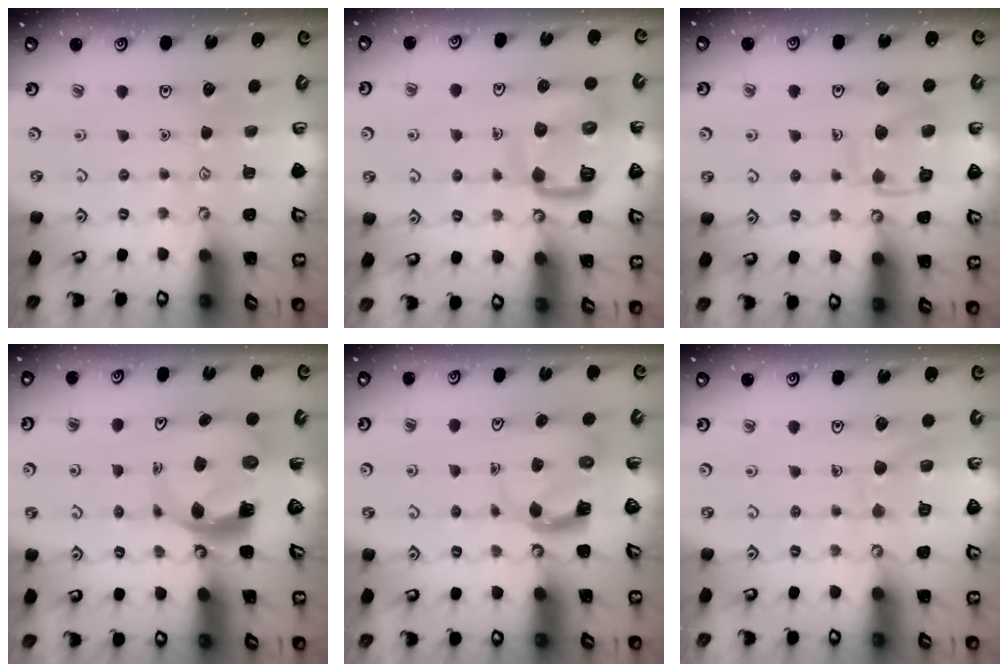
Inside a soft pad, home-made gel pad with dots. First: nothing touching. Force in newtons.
{"total": 13.2, "press": 13.1, "slide": 1.6}
{"total": 12.3, "press": 12.2, "slide": 1.1}
{"total": 7.1, "press": 7.0, "slide": 1.1}
{"total": 3.8, "press": 3.7, "slide": 0.6}
{"total": 9.3, "press": 9.3, "slide": 0.8}